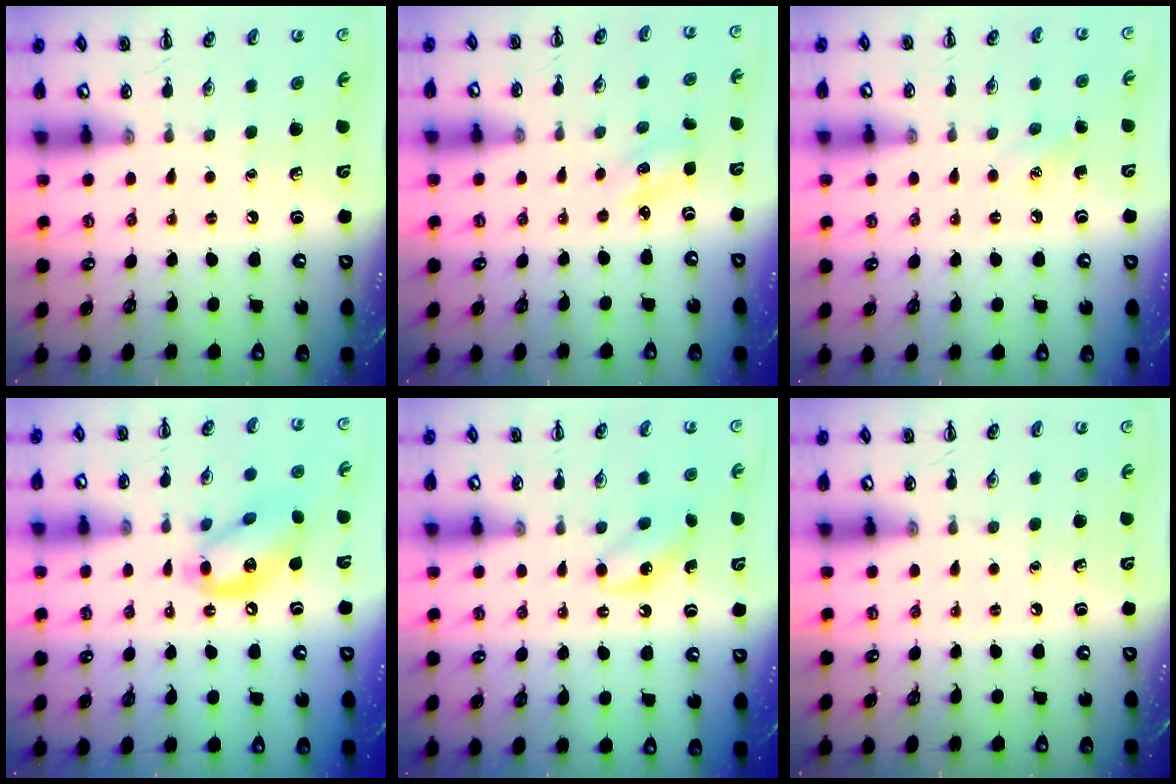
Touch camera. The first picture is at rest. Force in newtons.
{"total": 2.2, "press": 2.1, "slide": 0.6}
{"total": 5.8, "press": 5.5, "slide": 1.8}
{"total": 14.0, "press": 13.7, "slide": 3.0}
{"total": 6.2, "press": 6.0, "slide": 1.5}
{"total": 0.0}